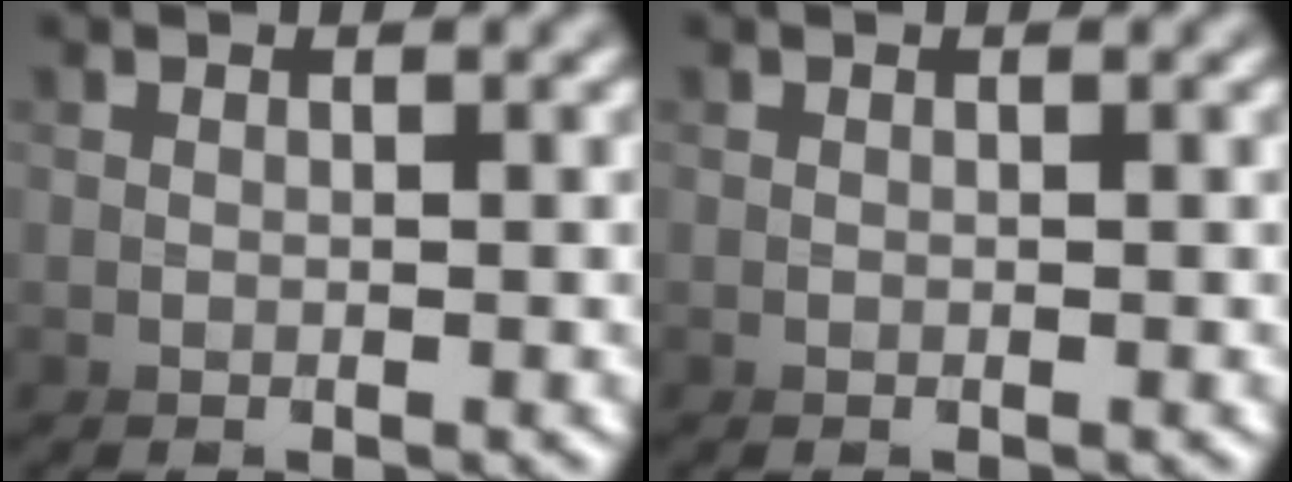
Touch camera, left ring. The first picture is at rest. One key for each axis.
{"total": 0.0}